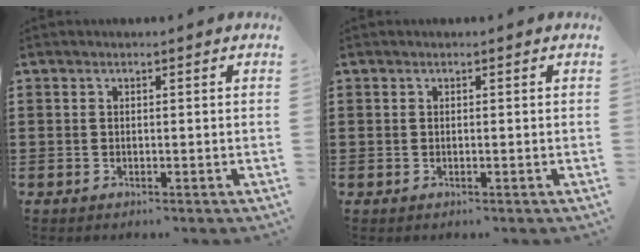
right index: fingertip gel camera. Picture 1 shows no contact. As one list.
[{"total": 0.0}]